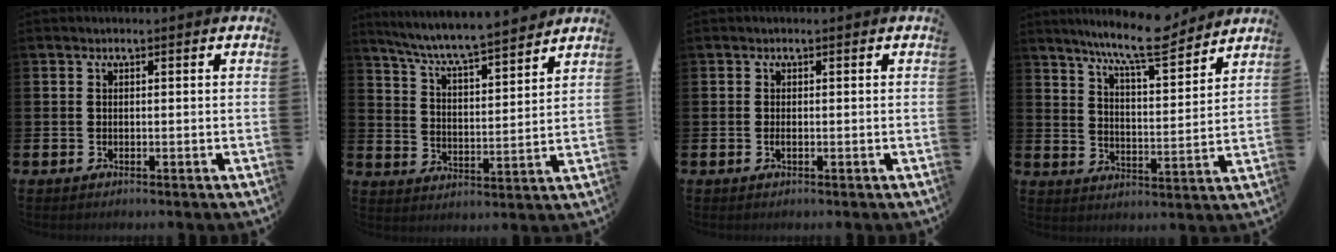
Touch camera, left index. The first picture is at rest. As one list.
[{"total": 7.1, "force": [6.8, 0.2, 2.2], "torque": [-0.075, -0.050, 0.118]}, {"total": 0.5, "force": [-0.1, 0.1, 0.5], "torque": [-0.017, 0.004, -0.002]}, {"total": 9.4, "force": [8.5, 0.6, 4.0], "torque": [-0.093, -0.049, 0.149]}]